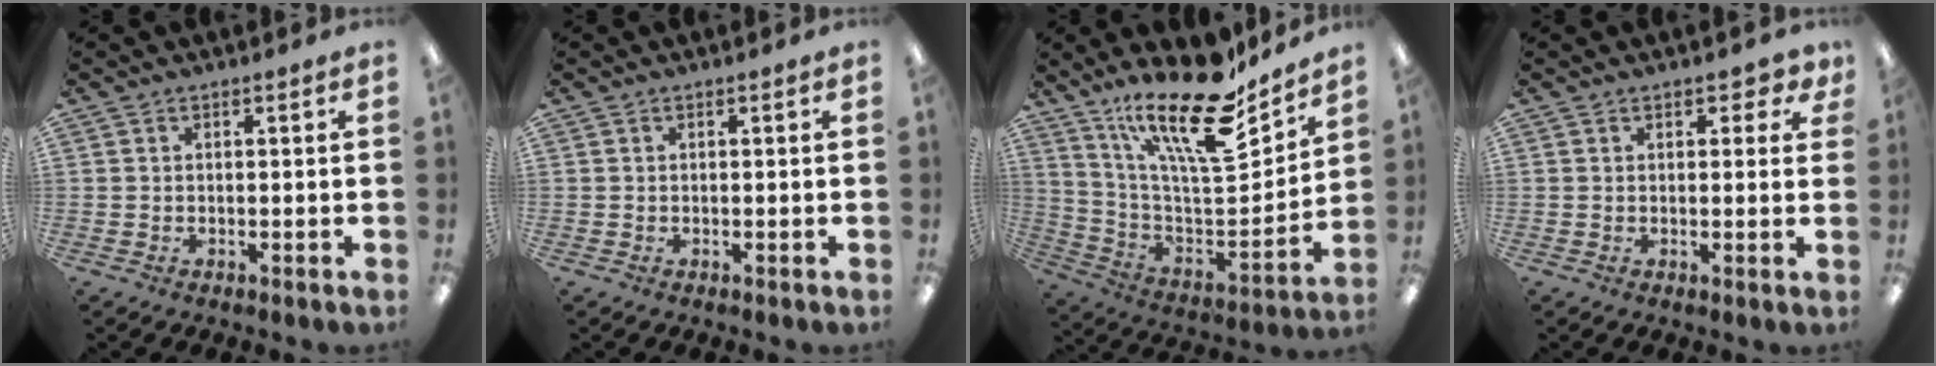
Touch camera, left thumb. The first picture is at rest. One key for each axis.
{"total": 0.0}
{"total": 23.0, "fx": 16.5, "fy": 6.8, "fz": 14.4, "tx": -0.243, "ty": -0.119, "tz": 0.279}
{"total": 2.7, "fx": 1.6, "fy": 1.6, "fz": 1.6, "tx": -0.009, "ty": -0.005, "tz": 0.023}